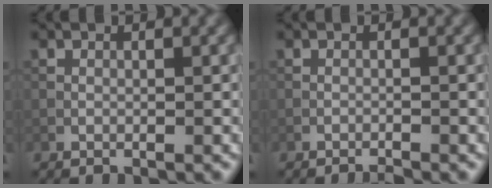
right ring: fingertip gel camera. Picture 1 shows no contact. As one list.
[{"total": 0.9, "force": [-0.8, -0.1, 0.3], "torque": [-0.006, 0.003, -0.019]}]